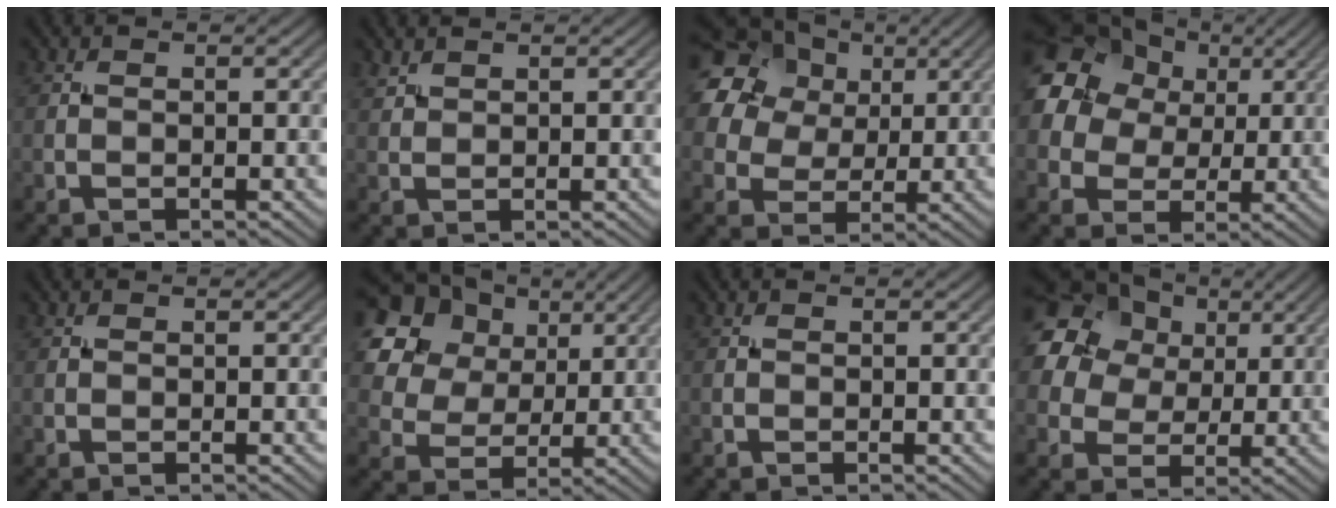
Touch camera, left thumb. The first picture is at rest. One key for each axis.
{"total": 1.3, "fx": 1.1, "fy": 0.4, "fz": 0.4, "tx": -0.017, "ty": 0.002, "tz": 0.030}
{"total": 20.8, "fx": 9.4, "fy": 15.9, "fz": 9.5, "tx": -0.273, "ty": 0.041, "tz": 0.177}
{"total": 16.5, "fx": 6.1, "fy": 13.5, "fz": 7.3, "tx": -0.225, "ty": 0.039, "tz": 0.107}
{"total": 0.0}
{"total": 15.0, "fx": 7.0, "fy": 11.2, "fz": 7.1, "tx": -0.213, "ty": 0.042, "tz": 0.163}
{"total": 0.0}
{"total": 20.3, "fx": 8.4, "fy": 16.2, "fz": 8.9, "tx": -0.263, "ty": 0.032, "tz": 0.151}